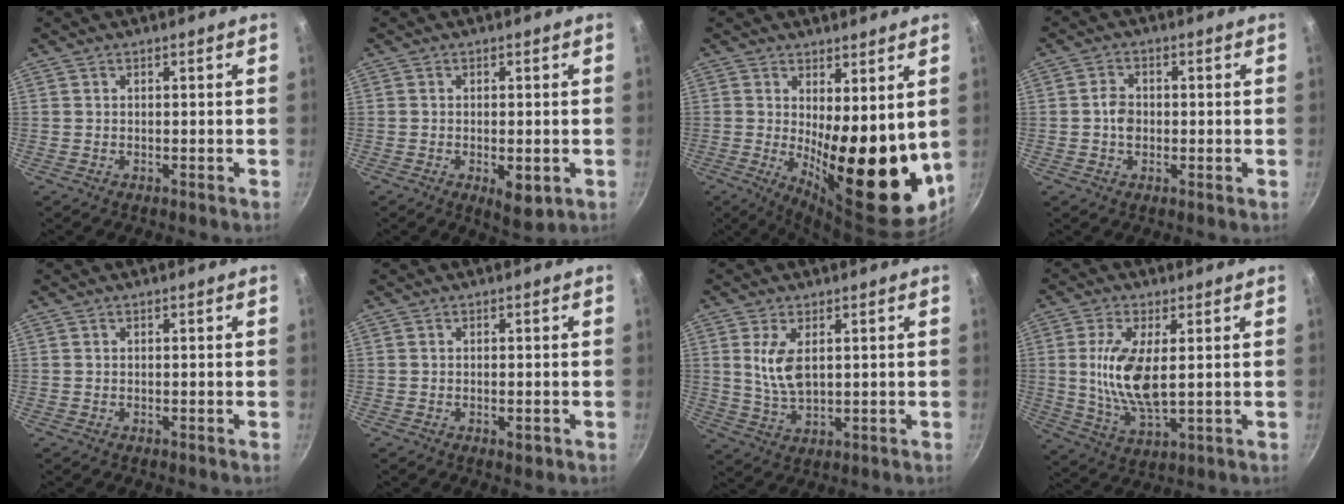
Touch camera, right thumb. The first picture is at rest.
{"total": 5.4, "force": [-1.6, 2.3, 4.6], "torque": [-0.062, -0.006, -0.015]}
{"total": 17.8, "force": [0.9, 6.6, 16.6], "torque": [-0.195, -0.038, 0.030]}
{"total": 3.5, "force": [-0.2, 2.7, 2.3], "torque": [-0.032, 0.009, -0.009]}
{"total": 0.0}
{"total": 1.9, "force": [-0.9, 0.9, 1.5], "torque": [-0.025, 0.002, -0.013]}
{"total": 6.9, "force": [1.7, 3.4, 5.7], "torque": [-0.106, -0.016, 0.038]}
{"total": 11.4, "force": [1.4, 4.7, 10.3], "torque": [-0.203, -0.012, 0.031]}